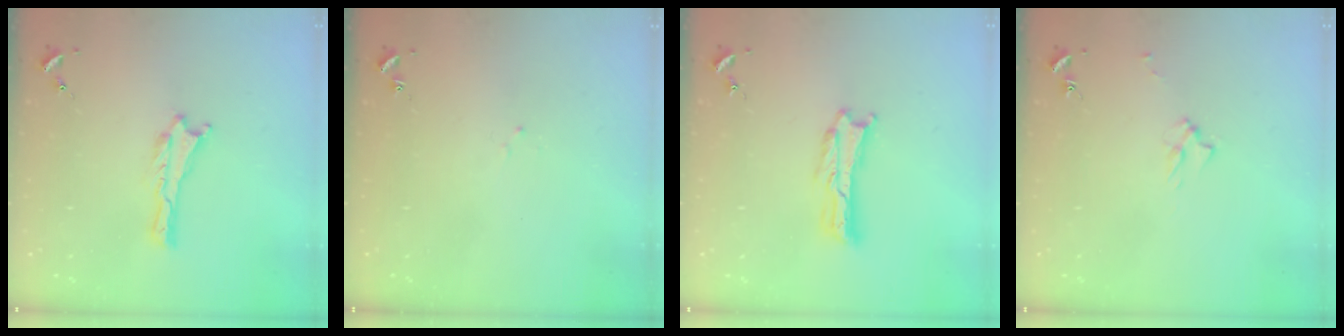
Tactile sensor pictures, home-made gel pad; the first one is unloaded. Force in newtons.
{"total": 1.1, "press": 1.0, "slide": 0.2}
{"total": 1.0, "press": 1.0, "slide": 0.2}
{"total": 2.5, "press": 2.5, "slide": 0.4}